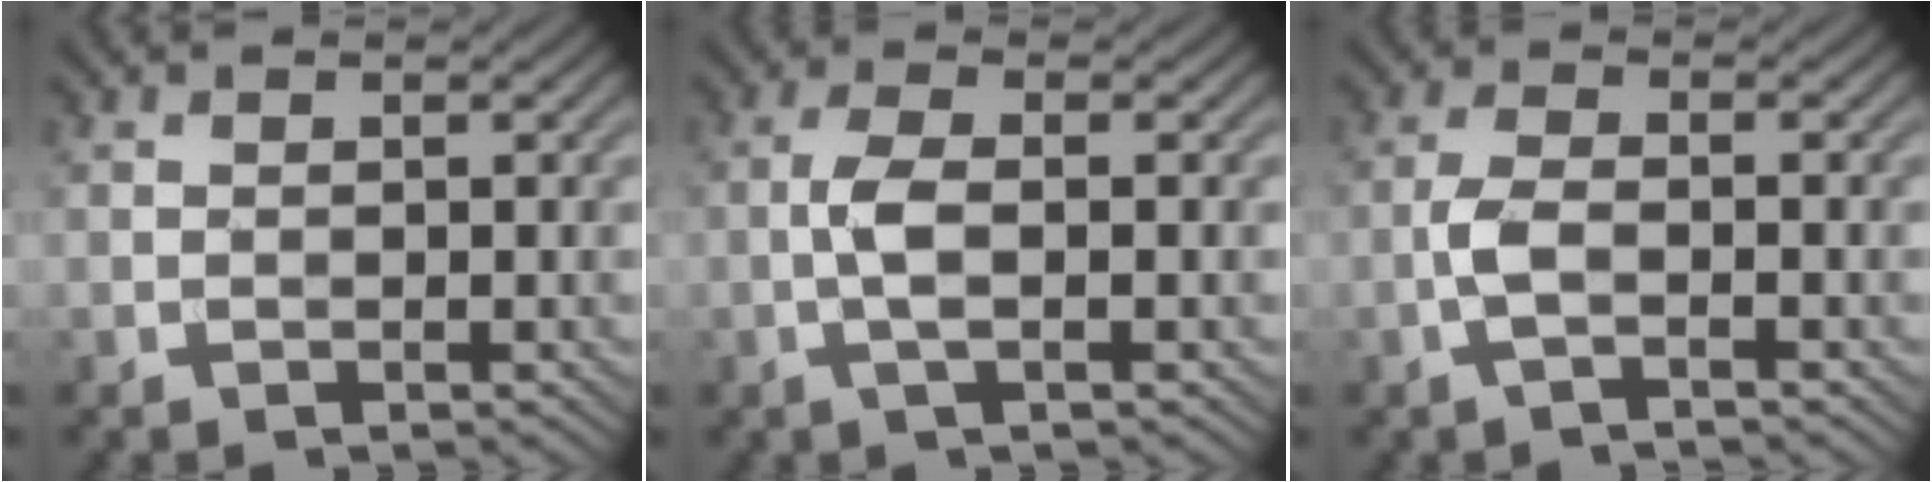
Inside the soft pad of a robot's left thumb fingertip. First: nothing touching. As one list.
[{"total": 3.6, "force": [-0.7, 1.0, 3.4], "torque": [-0.079, 0.005, -0.020]}, {"total": 3.1, "force": [-1.3, 0.9, 2.7], "torque": [-0.066, 0.005, -0.035]}]